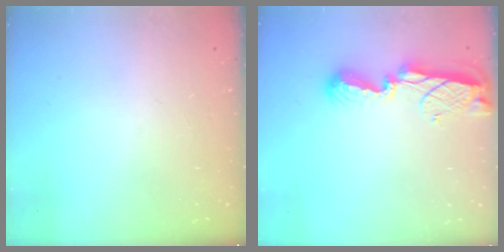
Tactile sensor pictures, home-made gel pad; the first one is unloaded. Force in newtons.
{"total": 8.1, "press": 8.1, "slide": 0.7}